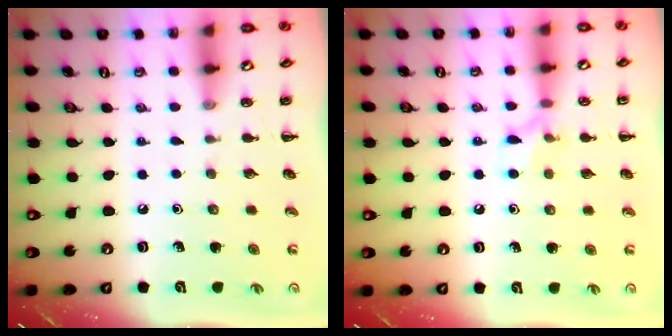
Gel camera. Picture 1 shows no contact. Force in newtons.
{"total": 6.5, "press": 6.4, "slide": 1.5}